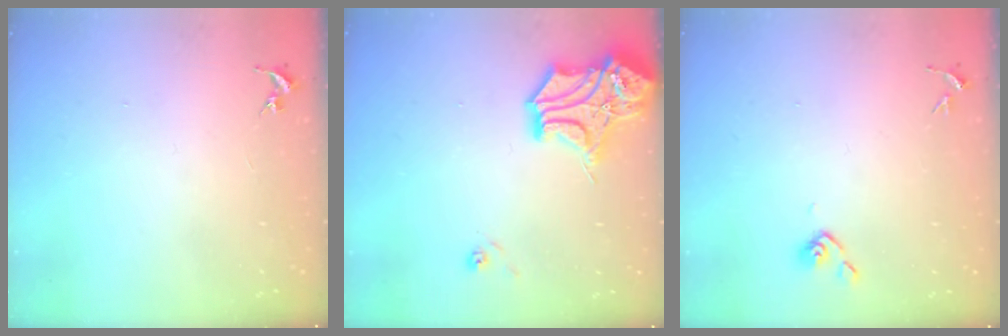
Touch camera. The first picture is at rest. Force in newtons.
{"total": 18.0, "press": 17.8, "slide": 2.5}
{"total": 3.8, "press": 3.7, "slide": 0.8}